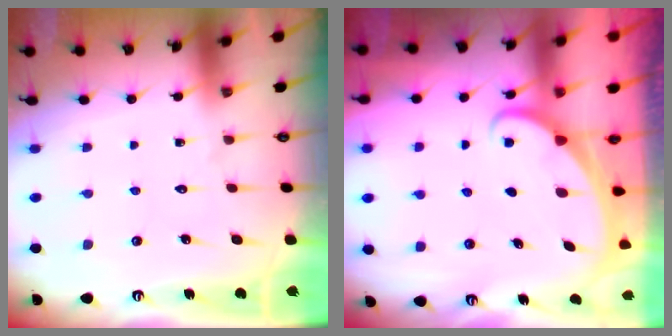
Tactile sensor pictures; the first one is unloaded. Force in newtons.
{"total": 1.3, "press": 1.3, "slide": 0.0}